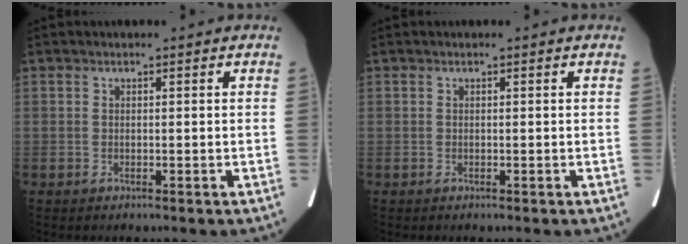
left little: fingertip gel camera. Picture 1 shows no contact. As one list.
[{"total": 0.0}]